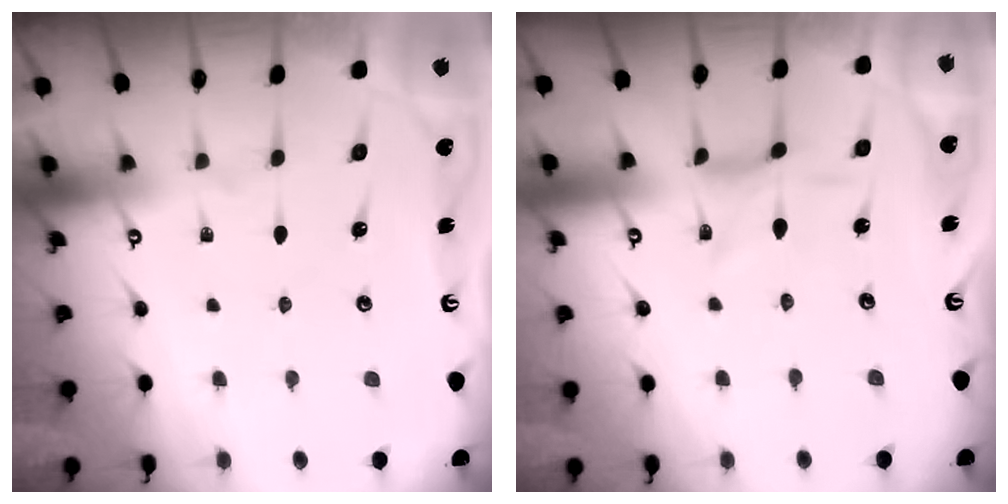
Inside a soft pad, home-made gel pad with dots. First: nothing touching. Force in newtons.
{"total": 1.7, "press": 1.6, "slide": 0.4}